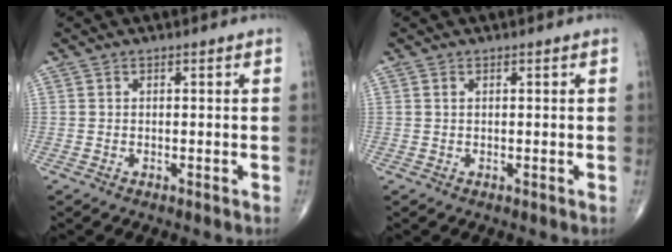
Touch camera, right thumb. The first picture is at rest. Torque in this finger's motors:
{"motor_torque": [-0.42, 0.20, 0.25, 0.06, -0.02]}